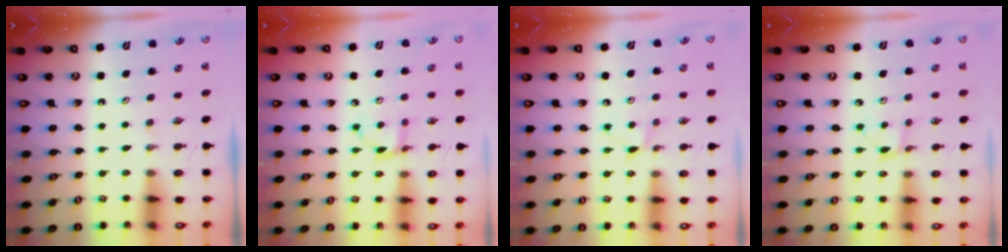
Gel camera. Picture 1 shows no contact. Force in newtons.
{"total": 4.1, "press": 4.1, "slide": 0.2}
{"total": 5.2, "press": 5.2, "slide": 0.6}
{"total": 2.5, "press": 2.5, "slide": 0.3}